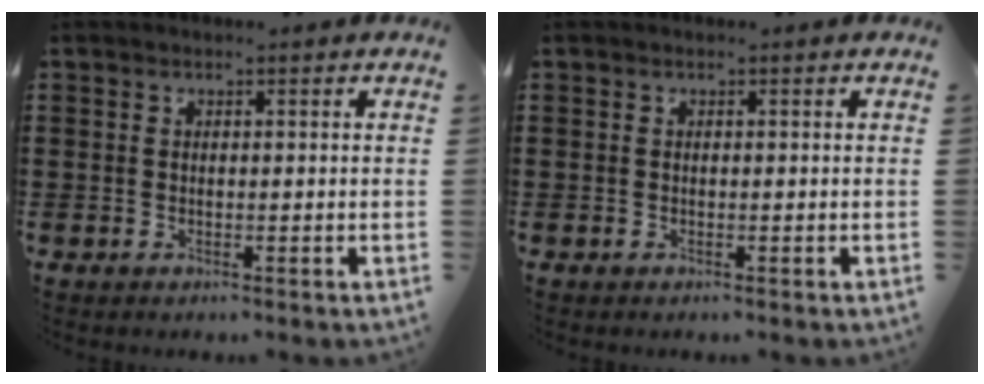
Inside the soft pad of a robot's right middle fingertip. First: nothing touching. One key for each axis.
{"total": 0.0}